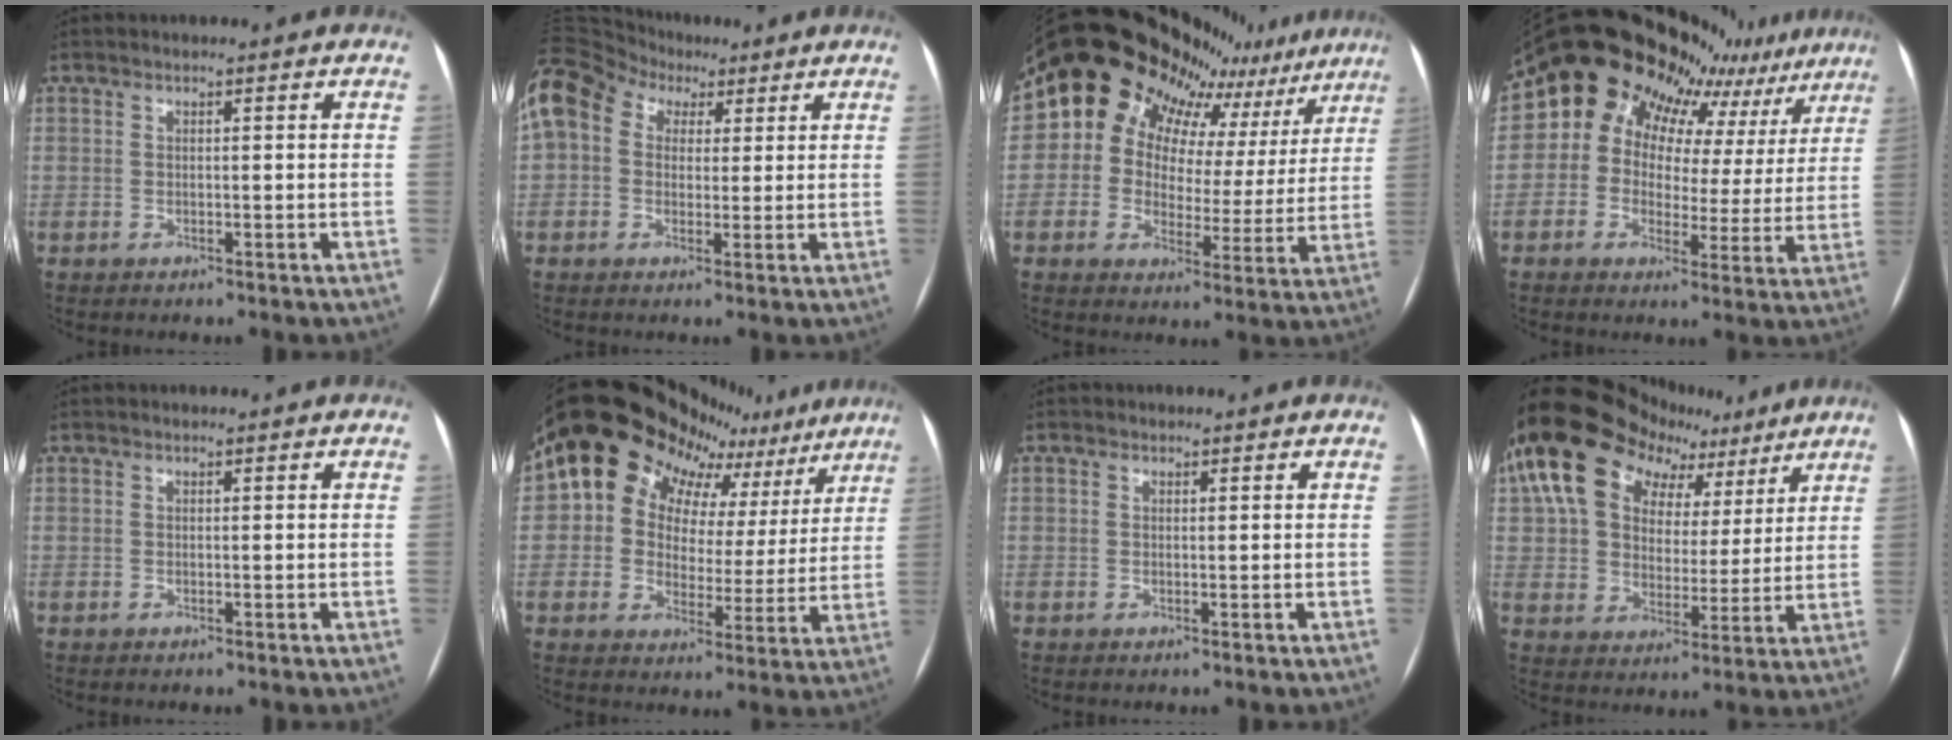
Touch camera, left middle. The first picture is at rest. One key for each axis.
{"total": 16.3, "fx": 7.1, "fy": 12.3, "fz": 8.1, "tx": -0.228, "ty": 0.093, "tz": 0.132}
{"total": 19.8, "fx": 14.6, "fy": 11.2, "fz": 7.2, "tx": -0.098, "ty": 0.058, "tz": 0.166}
{"total": 17.5, "fx": 14.2, "fy": 8.1, "fz": 6.3, "tx": -0.084, "ty": 0.035, "tz": 0.155}
{"total": 0.0}
{"total": 17.9, "fx": 12.0, "fy": 11.7, "fz": 6.3, "tx": -0.084, "ty": 0.055, "tz": 0.141}
{"total": 0.8, "fx": -0.3, "fy": -0.3, "fz": -0.6, "tx": 0.009, "ty": -0.004, "tz": -0.004}
{"total": 18.0, "fx": 10.3, "fy": 11.5, "fz": 9.1, "tx": -0.152, "ty": 0.066, "tz": 0.173}